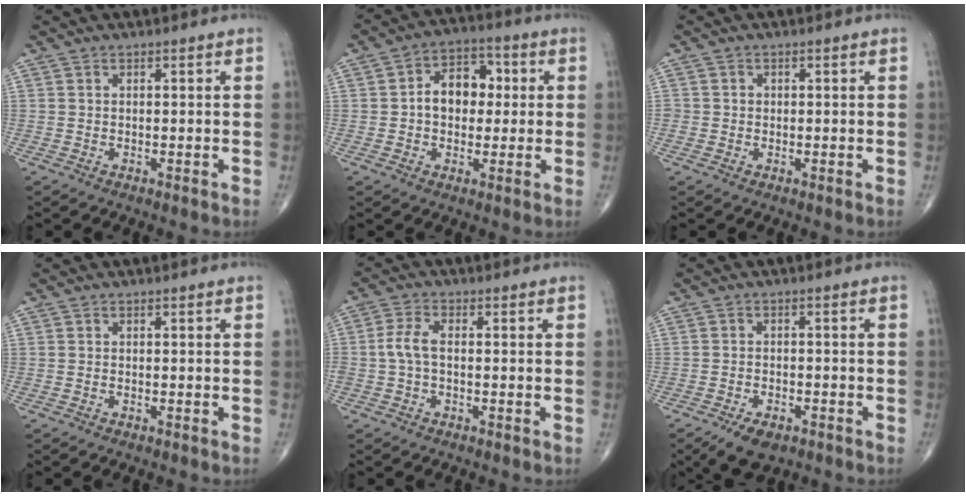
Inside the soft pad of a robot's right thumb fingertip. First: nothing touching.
{"total": 9.4, "force": [0.6, 6.8, 6.4], "torque": [-0.066, 0.025, 0.003]}
{"total": 1.3, "force": [-0.1, 1.3, 0.2], "torque": [0.007, 0.005, -0.002]}
{"total": 0.0}
{"total": 3.9, "force": [-0.5, 1.9, 3.4], "torque": [-0.082, 0.009, -0.015]}
{"total": 6.2, "force": [-3.9, 3.2, 3.6], "torque": [-0.057, 0.006, -0.062]}